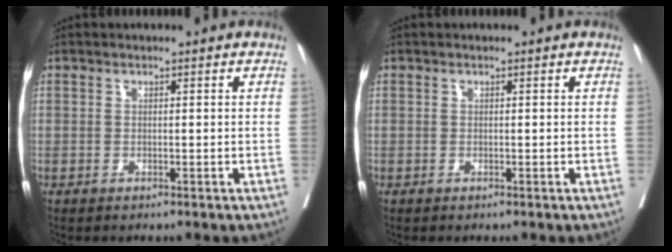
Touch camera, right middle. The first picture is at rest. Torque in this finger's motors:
{"motor_torque": [0.00, 0.00, 0.00, 0.00]}